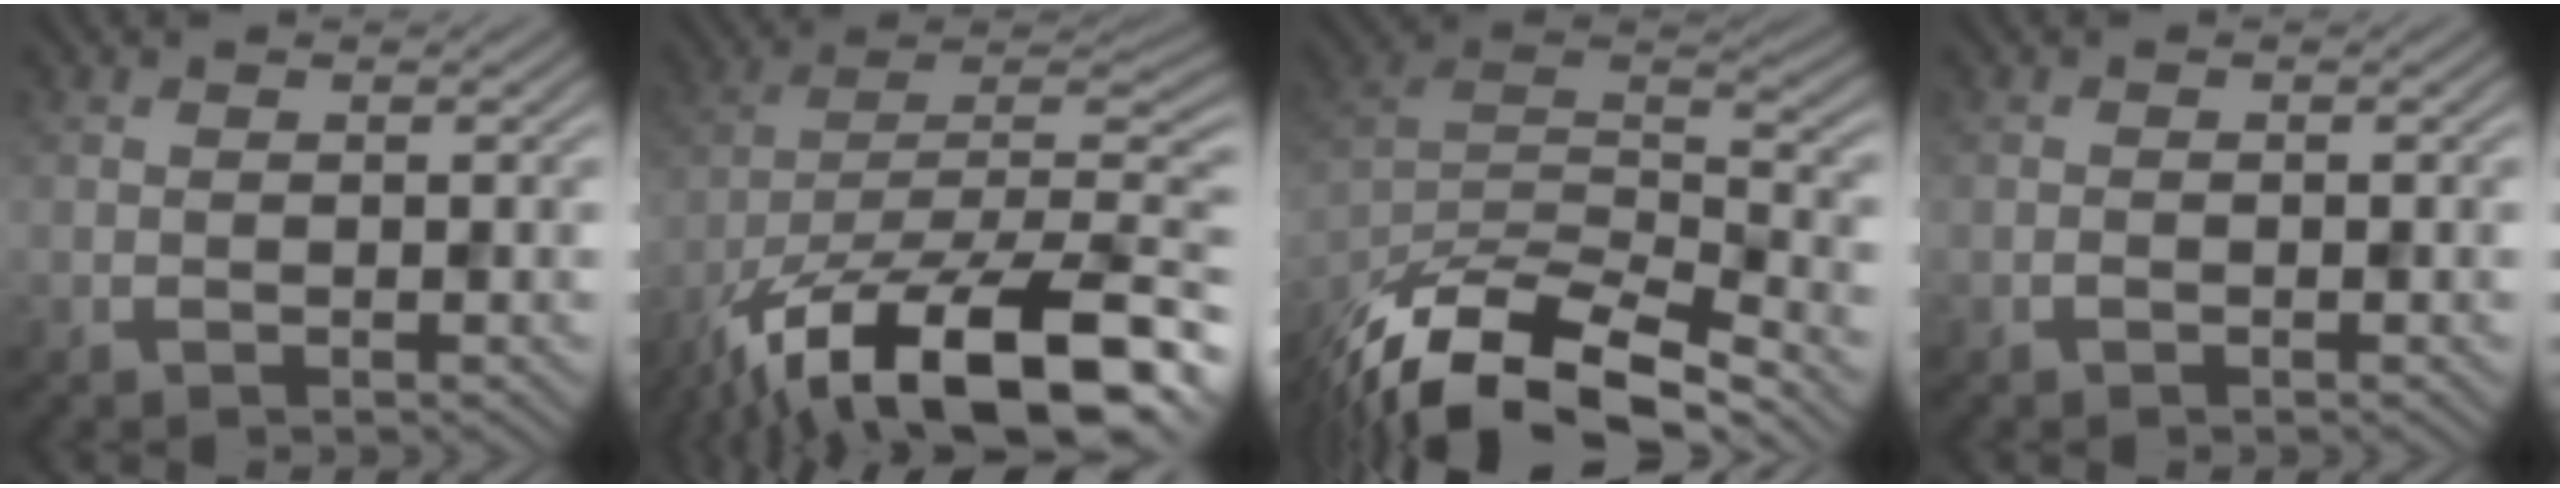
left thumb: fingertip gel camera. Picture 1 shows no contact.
{"total": 17.7, "force": [-11.3, 6.7, 11.9], "torque": [-0.192, -0.027, -0.190]}
{"total": 15.6, "force": [-12.9, 4.7, 7.4], "torque": [-0.173, -0.029, -0.205]}
{"total": 0.6, "force": [-0.6, 0.0, 0.0], "torque": [-0.001, -0.003, -0.010]}